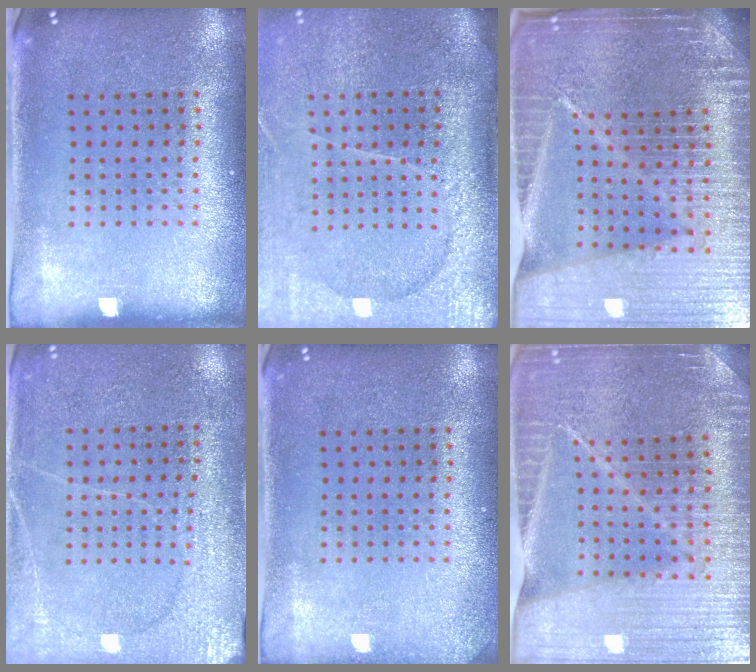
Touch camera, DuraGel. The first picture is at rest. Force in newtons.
{"total": 4.2, "press": 3.4, "slide": 2.4}
{"total": 7.2, "press": 6.1, "slide": 3.7}
{"total": 2.8, "press": 2.7, "slide": 0.7}
{"total": 1.1, "press": 1.1, "slide": 0.1}
{"total": 3.9, "press": 3.8, "slide": 0.9}